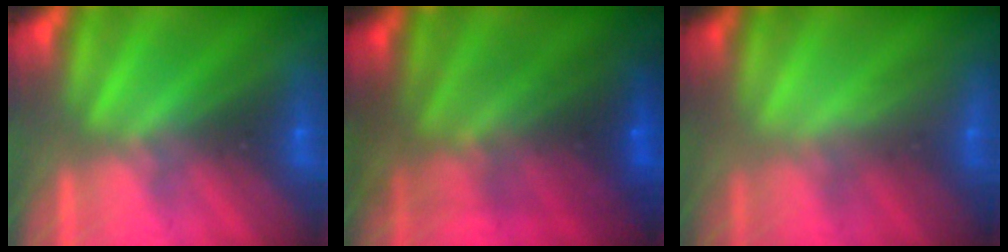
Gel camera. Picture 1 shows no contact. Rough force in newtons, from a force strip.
{"total": 7.2}
{"total": 2.2}